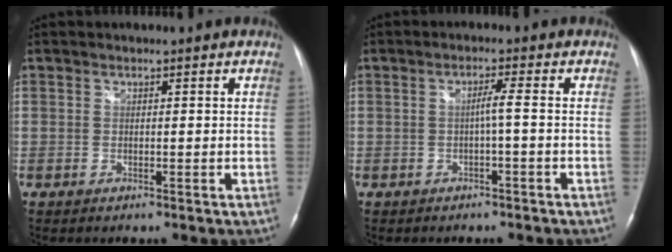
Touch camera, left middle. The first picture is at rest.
{"total": 2.1, "force": [-0.5, -0.5, 2.0], "torque": [-0.033, -0.004, -0.012]}